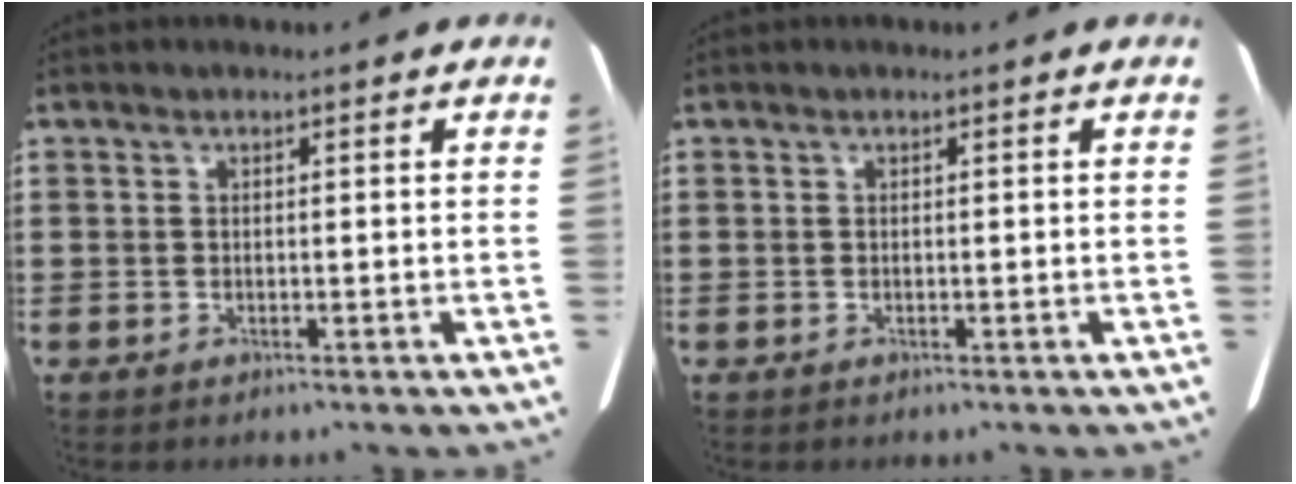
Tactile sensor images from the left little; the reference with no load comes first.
{"total": 0.0}